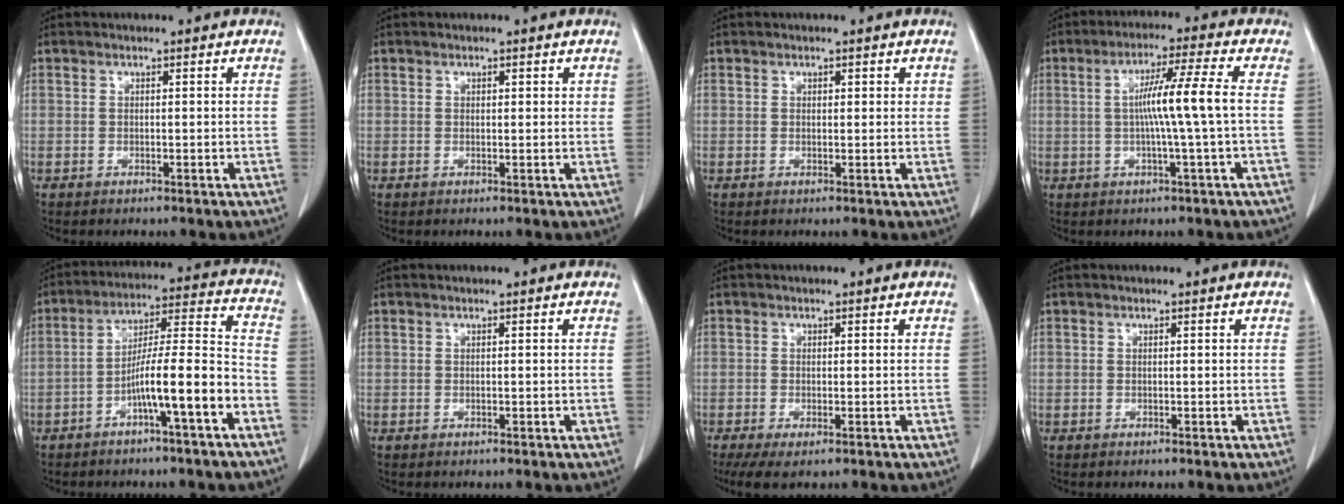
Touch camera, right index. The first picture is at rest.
{"total": 1.0, "force": [0.5, 0.6, 0.6], "torque": [-0.004, -0.002, 0.005]}
{"total": 1.1, "force": [0.6, 0.7, 0.6], "torque": [-0.003, -0.002, 0.005]}
{"total": 7.9, "force": [-0.1, -1.5, 7.7], "torque": [-0.139, 0.008, 0.001]}
{"total": 11.7, "force": [-5.3, 0.2, 10.4], "torque": [-0.175, 0.023, -0.087]}
{"total": 0.0}
{"total": 3.8, "force": [-2.1, 1.1, 3.0], "torque": [-0.056, -0.013, -0.034]}
{"total": 0.0}